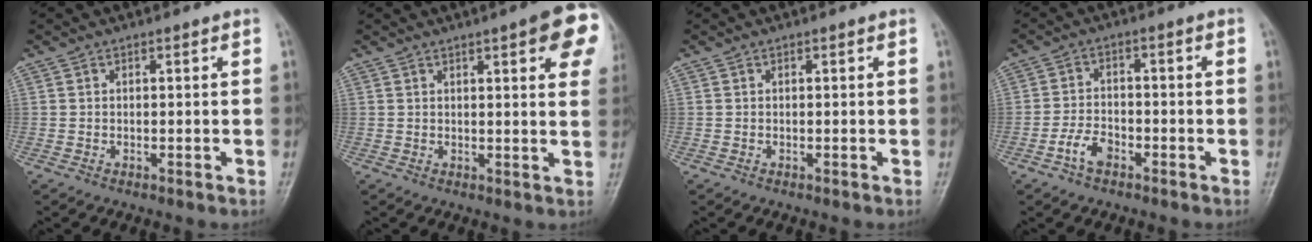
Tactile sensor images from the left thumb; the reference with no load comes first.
{"total": 10.9, "force": [4.8, 2.6, 9.4], "torque": [-0.089, -0.010, 0.051]}
{"total": 0.0}
{"total": 4.5, "force": [-2.7, 2.6, 2.6], "torque": [-0.046, 0.021, -0.053]}